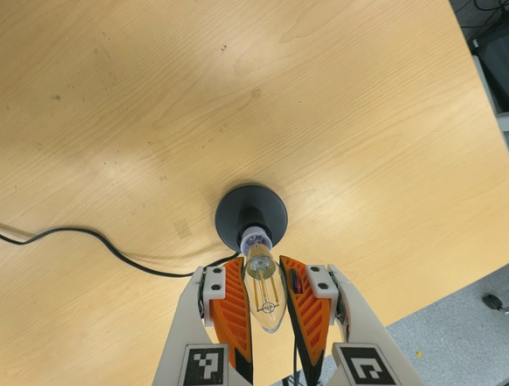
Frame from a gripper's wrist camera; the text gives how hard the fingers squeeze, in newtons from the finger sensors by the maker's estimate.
{"total": 21.6, "left": 23.6, "right": 19.6}